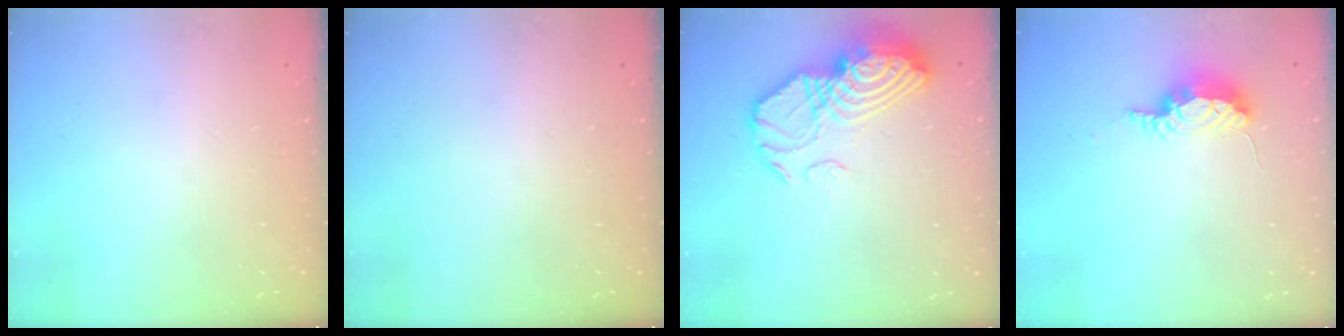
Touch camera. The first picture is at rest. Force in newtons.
{"total": 0.0}
{"total": 16.6, "press": 16.4, "slide": 2.6}
{"total": 7.9, "press": 7.5, "slide": 2.3}